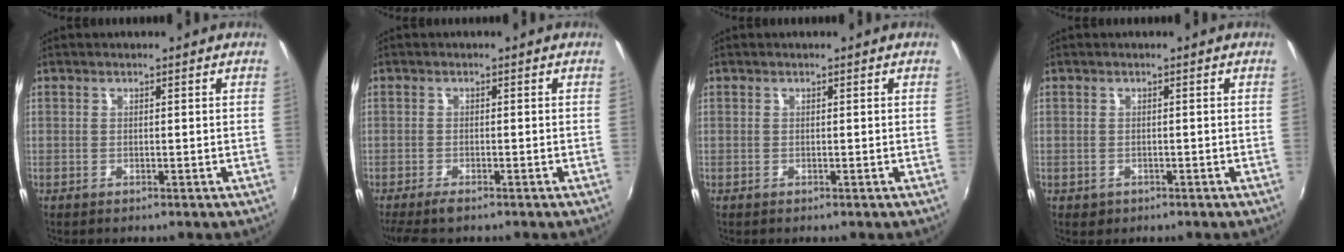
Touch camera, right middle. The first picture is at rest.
{"total": 4.8, "force": [-3.7, 1.1, 2.8], "torque": [-0.067, -0.022, -0.067]}
{"total": 0.0}
{"total": 1.4, "force": [-0.5, 1.3, 0.4], "torque": [-0.010, -0.003, -0.005]}